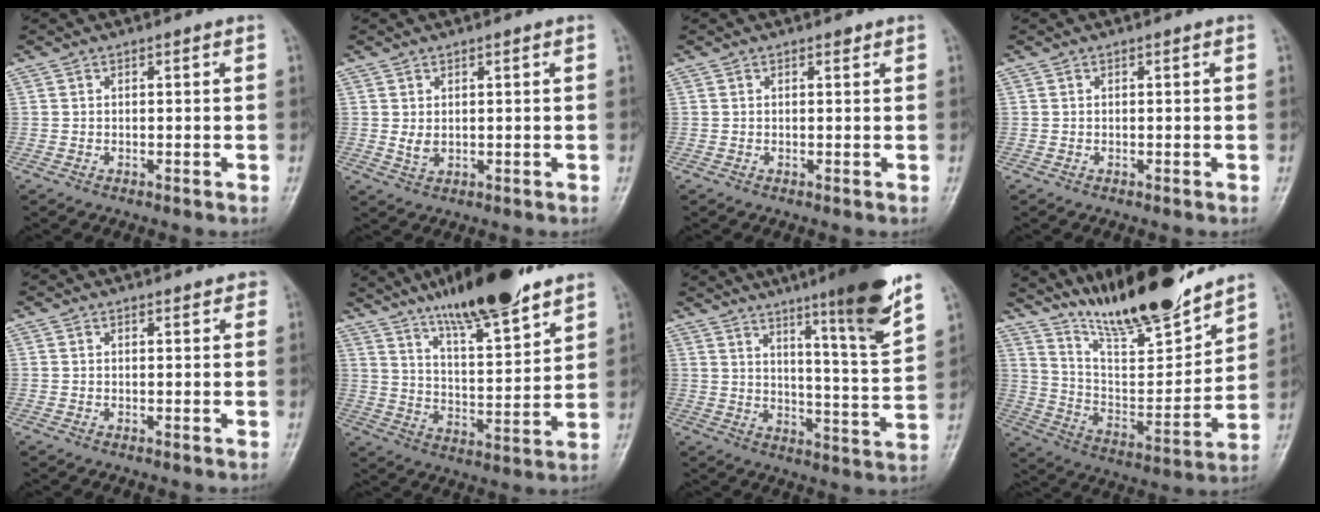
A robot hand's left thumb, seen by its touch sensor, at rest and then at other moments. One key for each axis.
{"total": 2.3, "fx": 0.7, "fy": 1.1, "fz": 1.8, "tx": -0.030, "ty": -0.009, "tz": 0.019}
{"total": 0.6, "fx": 0.5, "fy": 0.3, "fz": 0.3, "tx": -0.006, "ty": -0.005, "tz": 0.006}
{"total": 0.0}
{"total": 1.3, "fx": 1.1, "fy": 0.5, "fz": 0.5, "tx": 0.002, "ty": -0.003, "tz": 0.010}
{"total": 17.6, "fx": 12.9, "fy": 3.6, "fz": 11.5, "tx": -0.165, "ty": -0.067, "tz": 0.216}
{"total": 16.6, "fx": 10.7, "fy": 0.8, "fz": 12.6, "tx": -0.171, "ty": -0.061, "tz": 0.159}
{"total": 19.2, "fx": 16.3, "fy": 3.5, "fz": 9.5, "tx": -0.122, "ty": -0.103, "tz": 0.287}